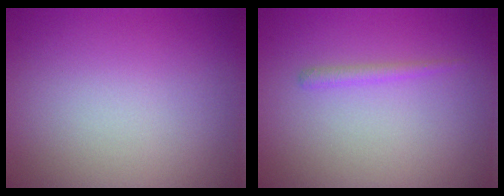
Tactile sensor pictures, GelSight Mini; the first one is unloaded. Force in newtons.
{"total": 0.9, "press": 0.9, "slide": 0.1}